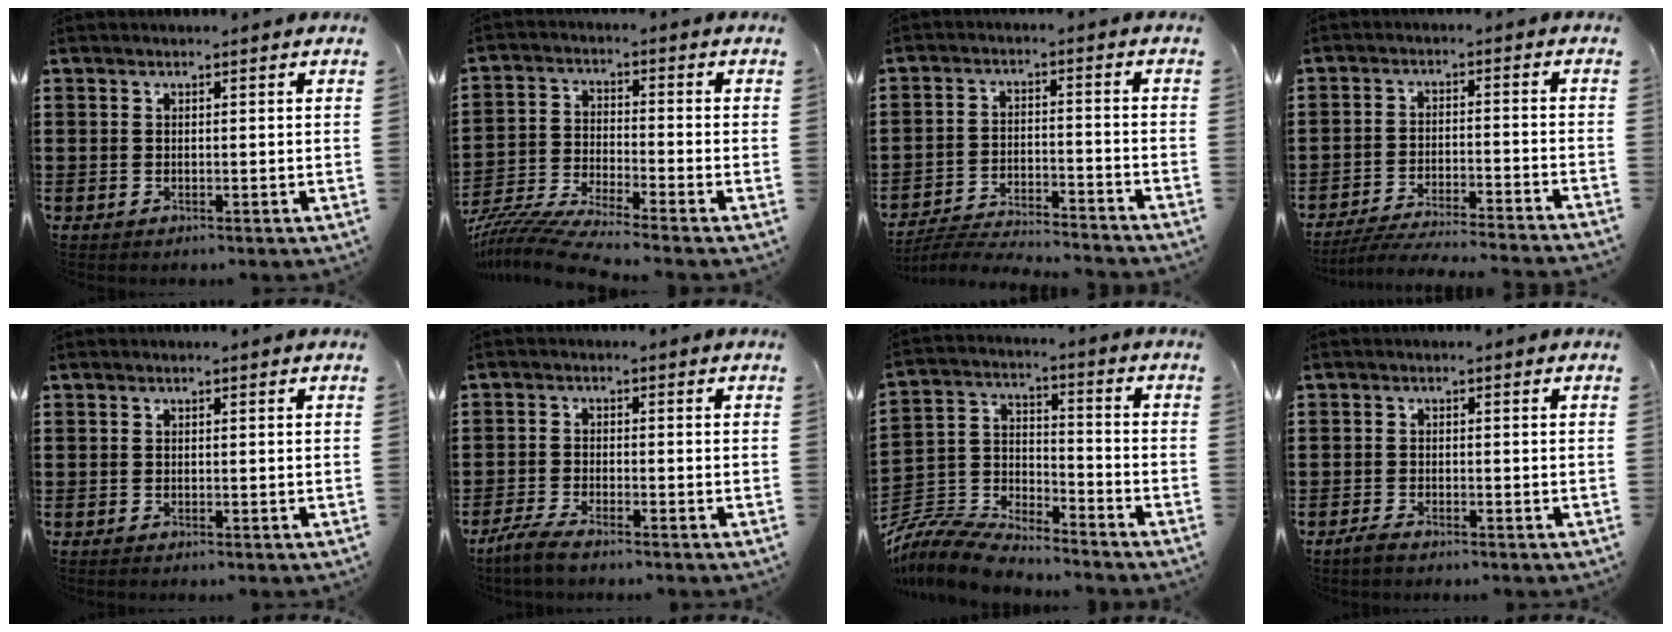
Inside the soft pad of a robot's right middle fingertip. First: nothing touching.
{"total": 6.4, "force": [-6.0, -0.3, 2.2], "torque": [-0.067, -0.020, -0.124]}
{"total": 4.9, "force": [-4.8, 0.0, 1.1], "torque": [-0.027, -0.001, -0.099]}
{"total": 4.9, "force": [-4.7, -0.2, 1.4], "torque": [-0.029, -0.010, -0.096]}
{"total": 0.0}
{"total": 3.2, "force": [-2.8, 0.2, 1.6], "torque": [-0.042, -0.007, -0.058]}
{"total": 9.4, "force": [-9.0, 1.5, 2.0], "torque": [-0.063, 0.005, -0.188]}
{"total": 1.5, "force": [-1.2, 0.3, 0.7], "torque": [-0.023, -0.001, -0.028]}